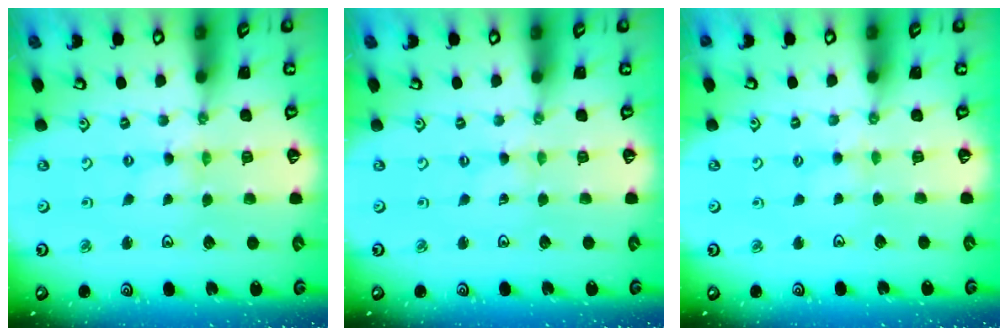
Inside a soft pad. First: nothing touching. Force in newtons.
{"total": 0.0}
{"total": 2.0, "press": 2.0, "slide": 0.2}